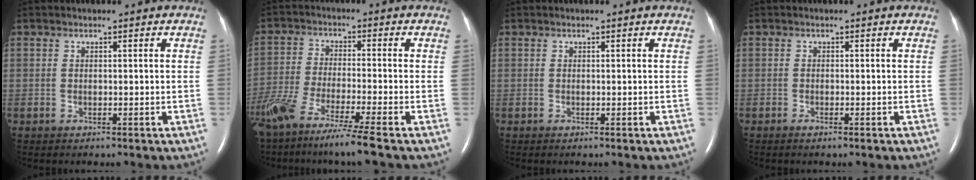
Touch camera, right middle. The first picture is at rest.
{"total": 12.9, "force": [-9.6, -0.9, 8.5], "torque": [-0.161, -0.048, -0.169]}
{"total": 0.0}
{"total": 0.9, "force": [-0.6, 0.0, 0.6], "torque": [-0.015, -0.005, -0.010]}